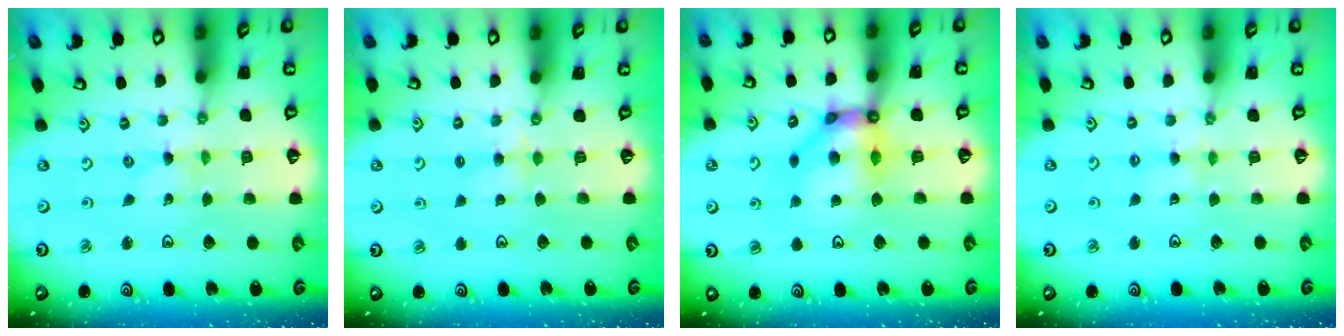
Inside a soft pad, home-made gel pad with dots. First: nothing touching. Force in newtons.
{"total": 2.7, "press": 2.7, "slide": 0.4}
{"total": 10.5, "press": 10.5, "slide": 1.1}
{"total": 3.3, "press": 3.3, "slide": 0.4}